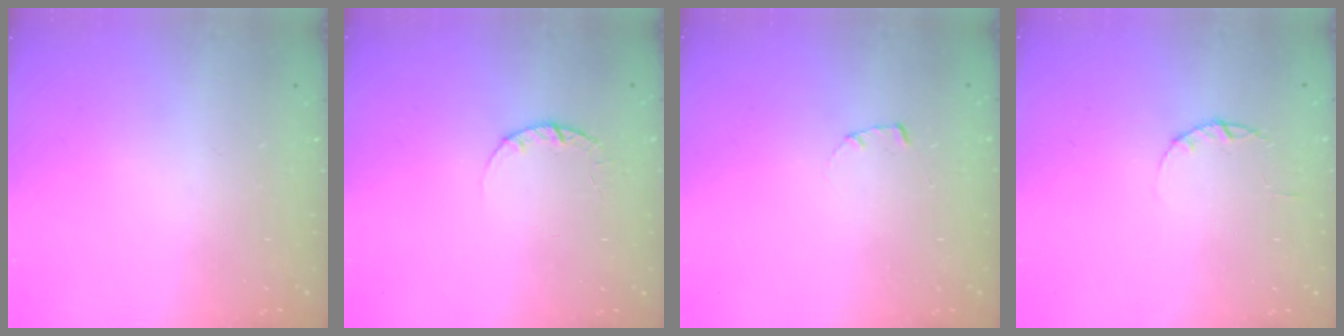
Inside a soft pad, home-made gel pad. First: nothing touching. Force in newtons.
{"total": 2.4, "press": 2.4, "slide": 0.3}
{"total": 1.7, "press": 1.7, "slide": 0.2}
{"total": 1.7, "press": 1.7, "slide": 0.3}